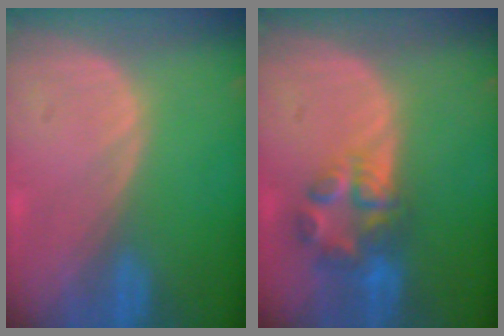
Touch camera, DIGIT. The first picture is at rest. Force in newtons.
{"total": 7.0, "press": 6.1, "slide": 3.5}